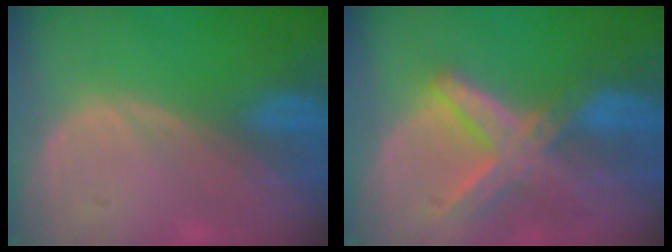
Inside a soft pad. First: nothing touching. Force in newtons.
{"total": 8.2, "press": 7.1, "slide": 4.1}